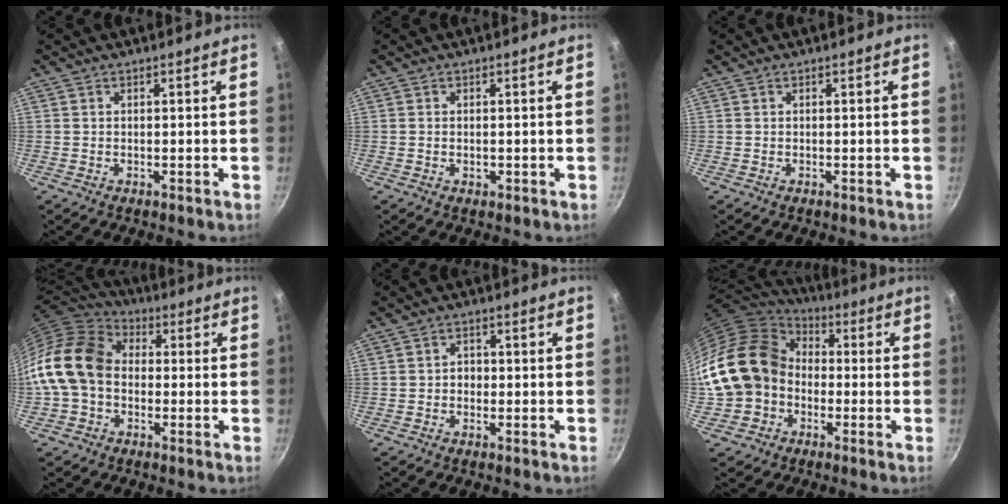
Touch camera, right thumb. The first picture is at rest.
{"total": 1.0, "force": [-0.2, 0.7, 0.7], "torque": [-0.010, 0.001, -0.003]}
{"total": 0.0}
{"total": 15.6, "force": [-0.9, 11.9, 10.1], "torque": [-0.173, 0.036, -0.033]}
{"total": 2.1, "force": [-0.3, 1.8, 1.1], "torque": [-0.007, 0.006, -0.007]}
{"total": 17.3, "force": [-2.2, 14.7, 9.0], "torque": [-0.141, 0.055, -0.045]}